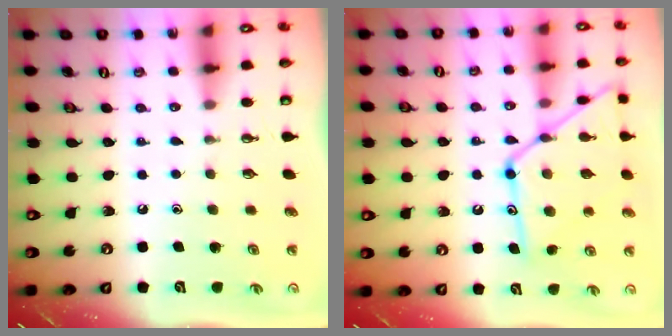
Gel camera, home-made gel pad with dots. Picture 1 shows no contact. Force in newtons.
{"total": 17.8, "press": 17.7, "slide": 1.5}